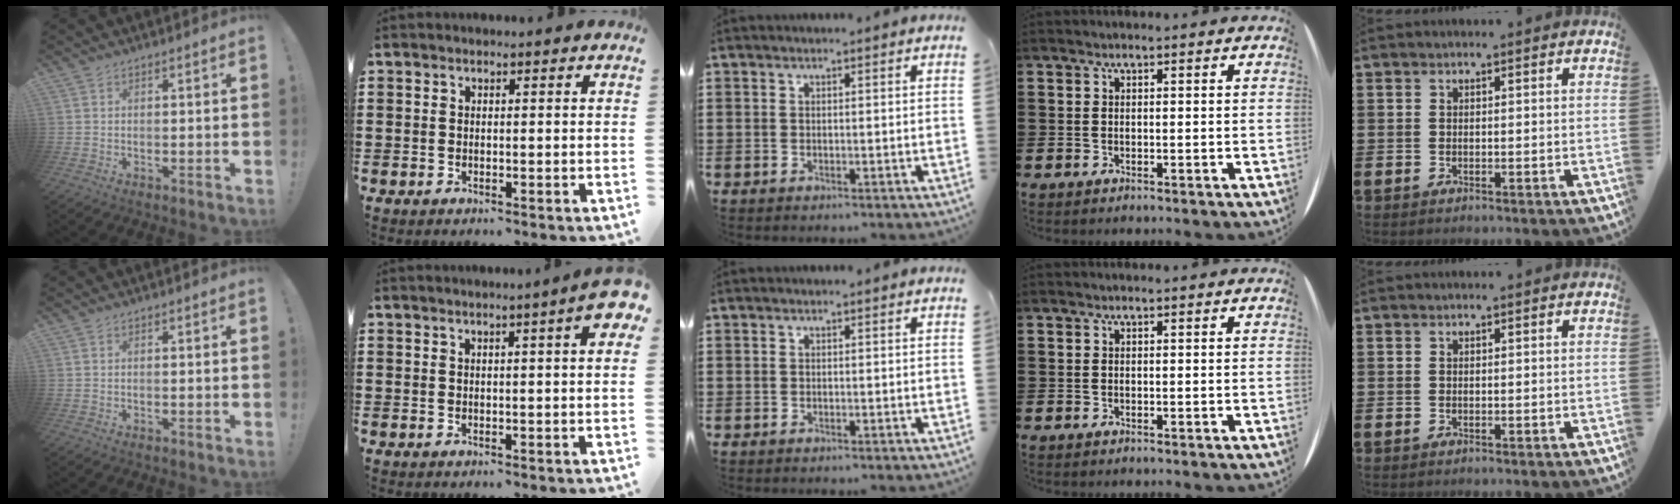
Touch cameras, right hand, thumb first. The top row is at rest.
{"index": {"total": 3.7, "force": [1.6, 0.2, 3.4], "torque": [-0.058, -0.001, 0.025]}}